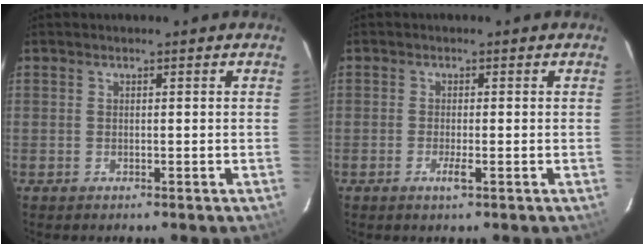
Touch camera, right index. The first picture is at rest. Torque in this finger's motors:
{"motor_torque": [0.60, 0.19, 0.40, 0.13]}